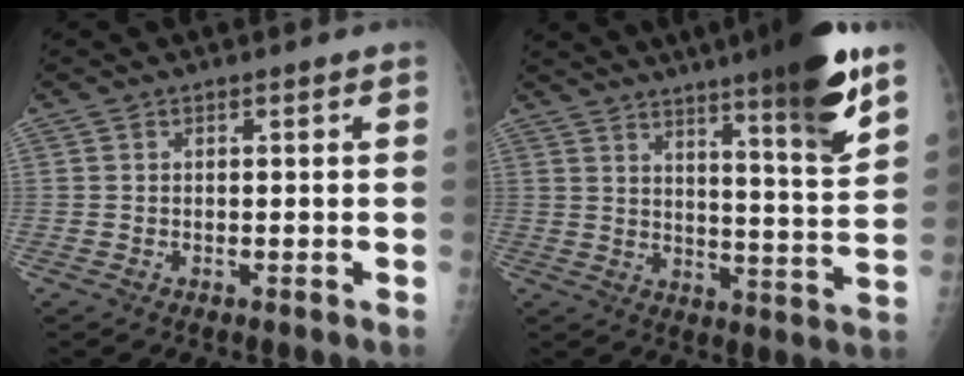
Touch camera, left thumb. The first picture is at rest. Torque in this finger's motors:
{"motor_torque": [2.92, 2.07, 1.30, -0.86, 0.26]}